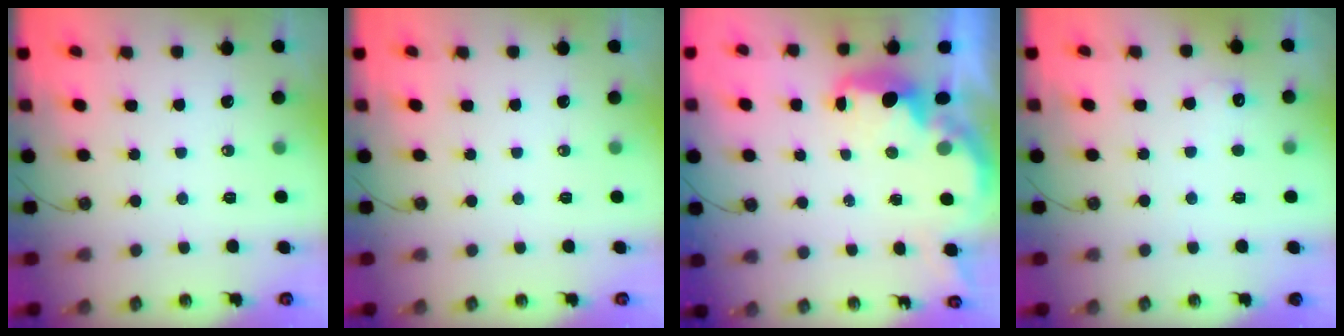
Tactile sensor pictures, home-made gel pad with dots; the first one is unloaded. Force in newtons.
{"total": 0.0}
{"total": 3.5, "press": 3.4, "slide": 0.4}
{"total": 5.6, "press": 5.5, "slide": 1.2}